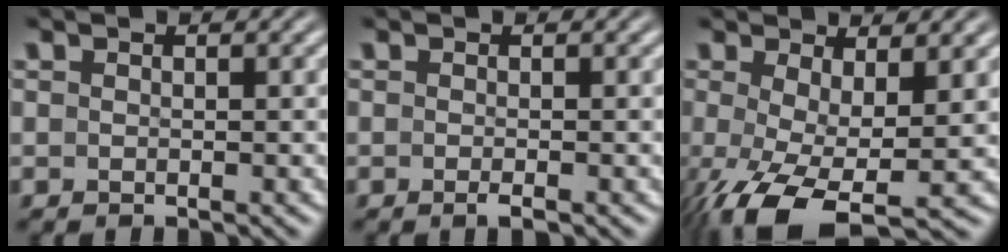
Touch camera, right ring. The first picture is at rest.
{"total": 0.6, "force": [-0.4, 0.1, 0.5], "torque": [-0.006, 0.000, -0.008]}
{"total": 5.2, "force": [-2.3, 1.9, 4.2], "torque": [-0.101, -0.046, -0.013]}